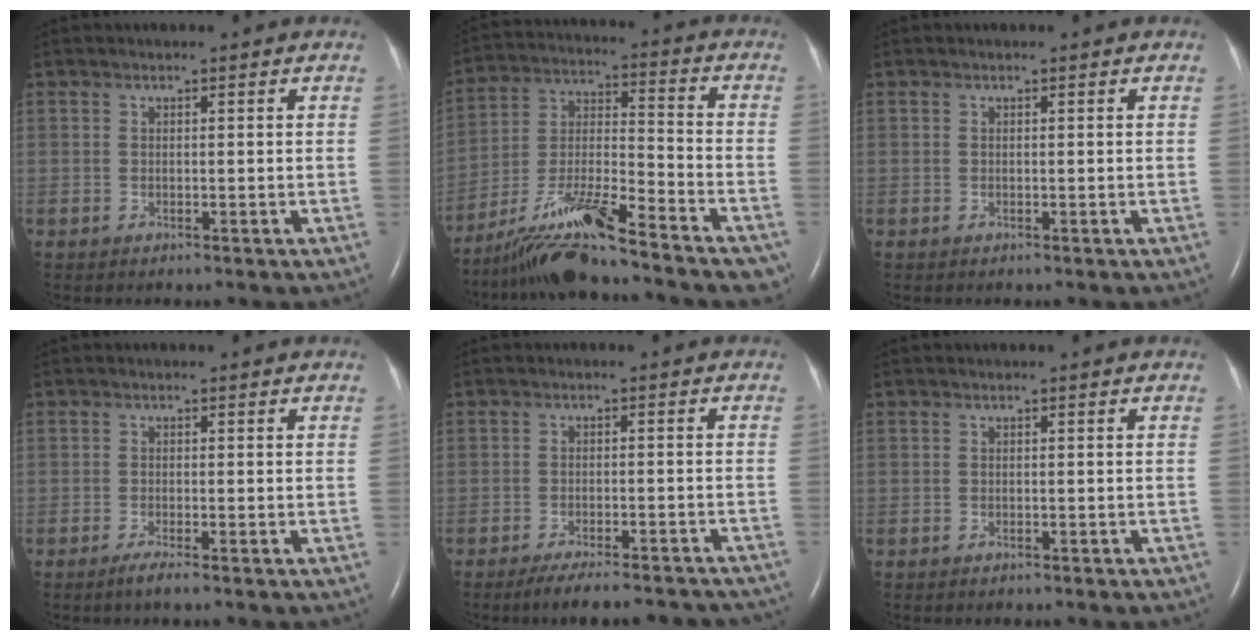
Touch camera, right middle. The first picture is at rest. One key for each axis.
{"total": 18.6, "fx": -14.7, "fy": 2.1, "fz": 11.2, "tx": -0.188, "ty": -0.012, "tz": -0.260}
{"total": 0.0}
{"total": 1.7, "fx": -1.2, "fy": -0.2, "fz": 1.2, "tx": -0.030, "ty": -0.005, "tz": -0.027}
{"total": 14.6, "fx": -13.3, "fy": 2.5, "fz": 5.5, "tx": -0.067, "ty": 0.000, "tz": -0.164}
{"total": 0.8, "fx": -0.6, "fy": 0.3, "fz": 0.4, "tx": -0.014, "ty": -0.002, "tz": -0.006}